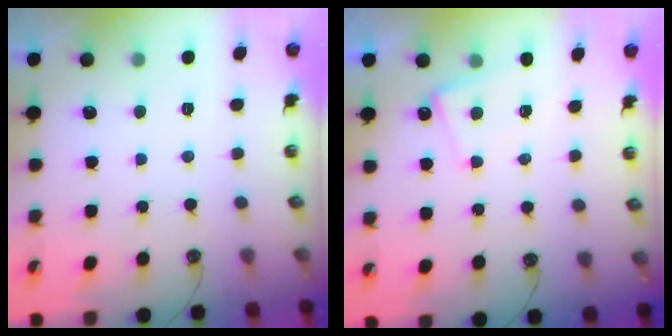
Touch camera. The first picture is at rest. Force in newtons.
{"total": 3.8, "press": 3.7, "slide": 0.4}